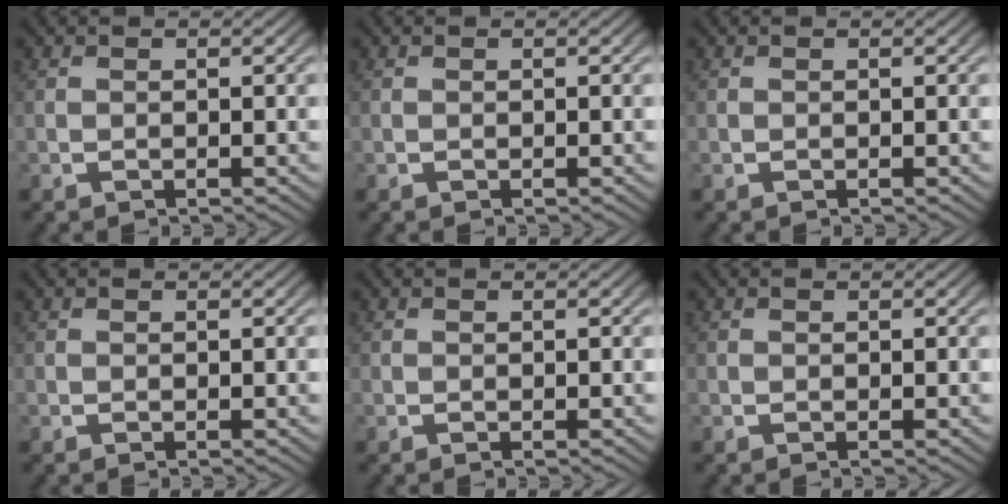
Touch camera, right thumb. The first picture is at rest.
{"total": 0.0}
{"total": 0.0}
{"total": 0.0}
{"total": 0.0}
{"total": 0.0}